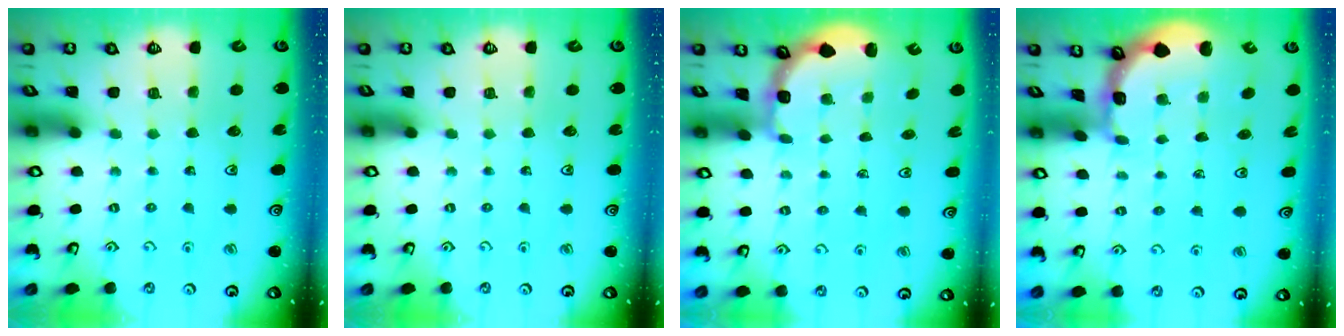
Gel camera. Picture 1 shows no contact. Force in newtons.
{"total": 0.0}
{"total": 2.5, "press": 1.9, "slide": 1.6}
{"total": 1.4, "press": 1.4, "slide": 0.1}